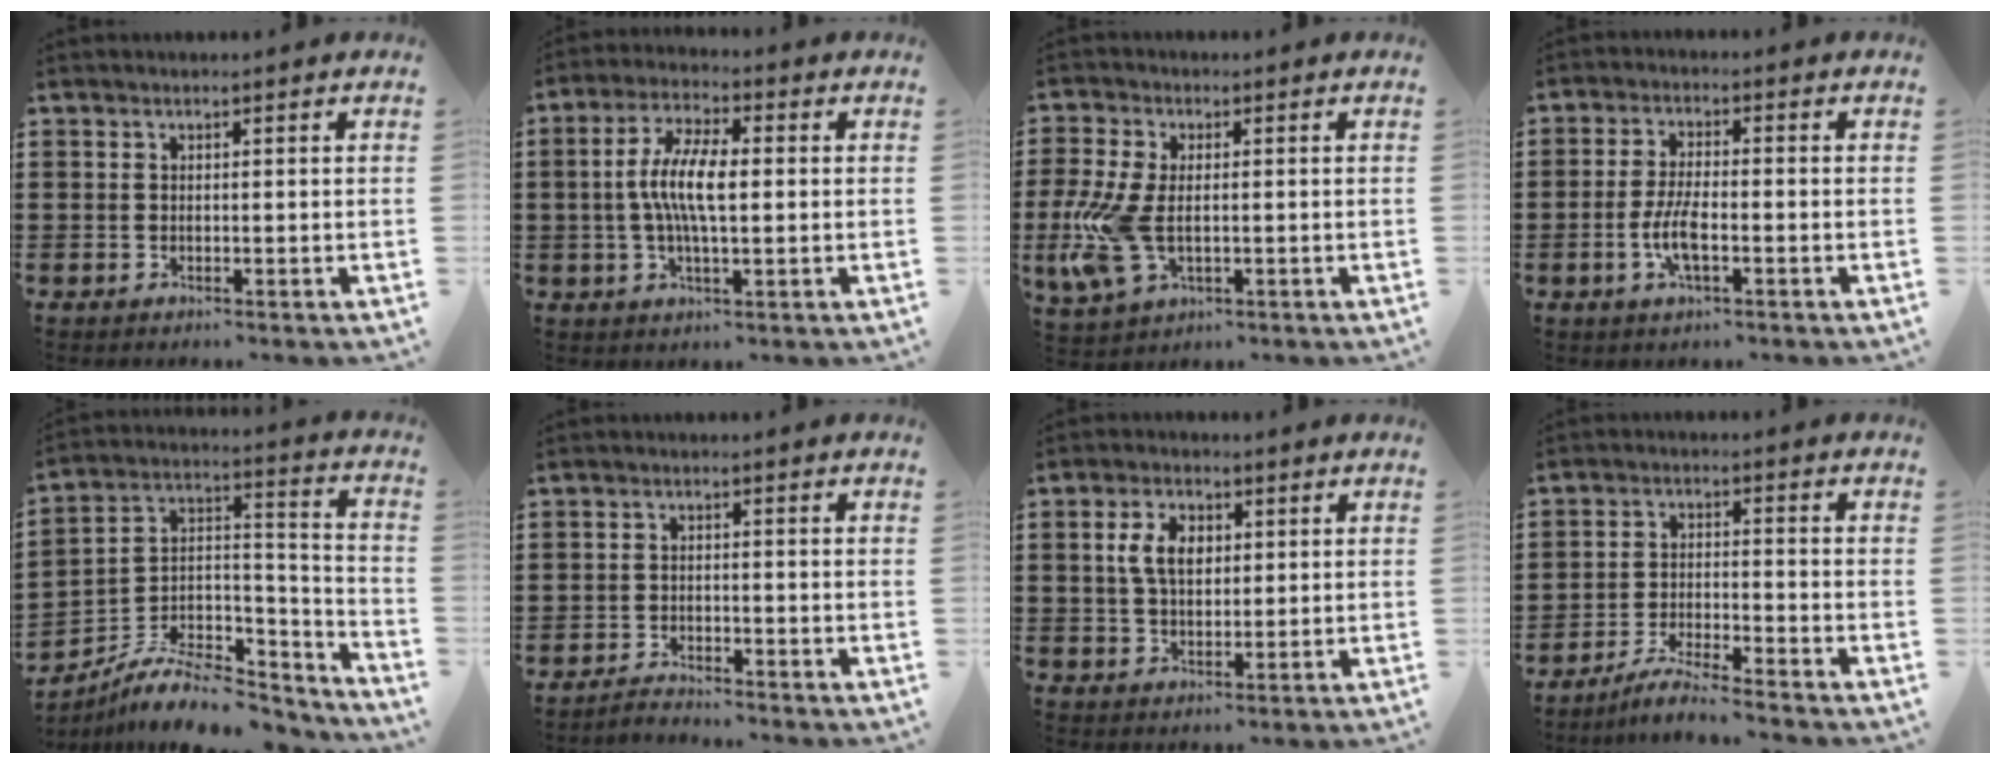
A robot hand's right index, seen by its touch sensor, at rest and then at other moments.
{"total": 8.0, "force": [0.0, 2.6, 7.6], "torque": [-0.156, 0.001, -0.007]}
{"total": 8.7, "force": [-1.3, 4.6, 7.2], "torque": [-0.179, -0.010, -0.025]}
{"total": 5.2, "force": [-1.5, 1.5, 4.8], "torque": [-0.106, -0.004, -0.033]}
{"total": 8.7, "force": [-6.7, 3.9, 4.0], "torque": [-0.075, 0.015, -0.125]}
{"total": 2.2, "force": [-2.2, 0.0, -0.2], "torque": [-0.004, 0.002, -0.047]}
{"total": 5.6, "force": [1.2, 3.4, 4.2], "torque": [-0.100, 0.011, 0.017]}
{"total": 4.8, "force": [-4.7, -0.4, 1.0], "torque": [-0.026, -0.004, -0.094]}